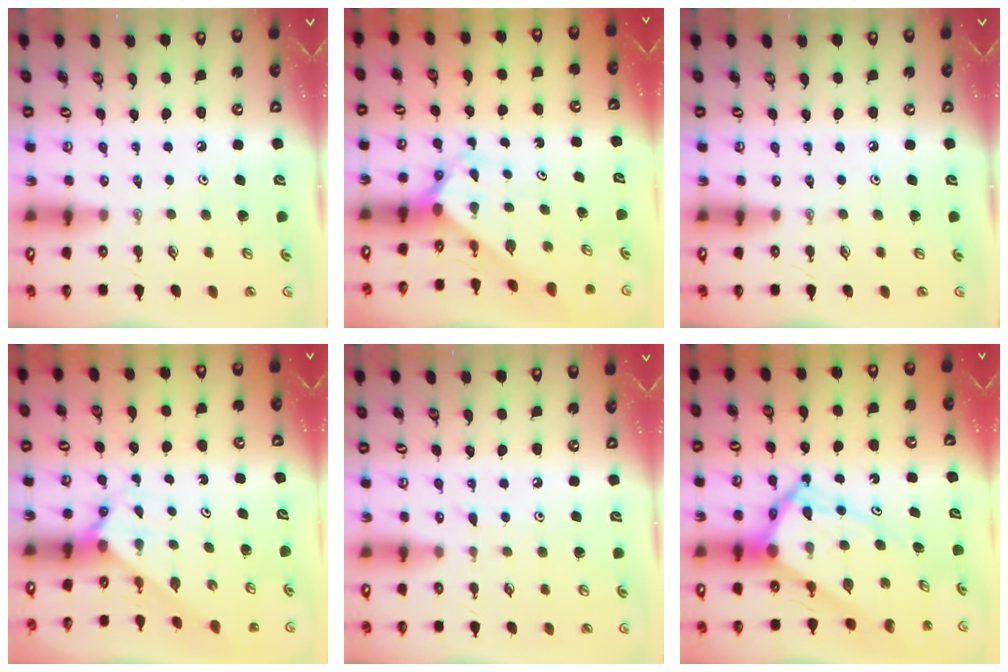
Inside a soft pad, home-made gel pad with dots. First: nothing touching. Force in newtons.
{"total": 2.4, "press": 2.4, "slide": 0.2}
{"total": 0.0}
{"total": 2.6, "press": 2.6, "slide": 0.3}
{"total": 4.5, "press": 4.4, "slide": 0.7}
{"total": 13.1, "press": 13.1, "slide": 1.4}